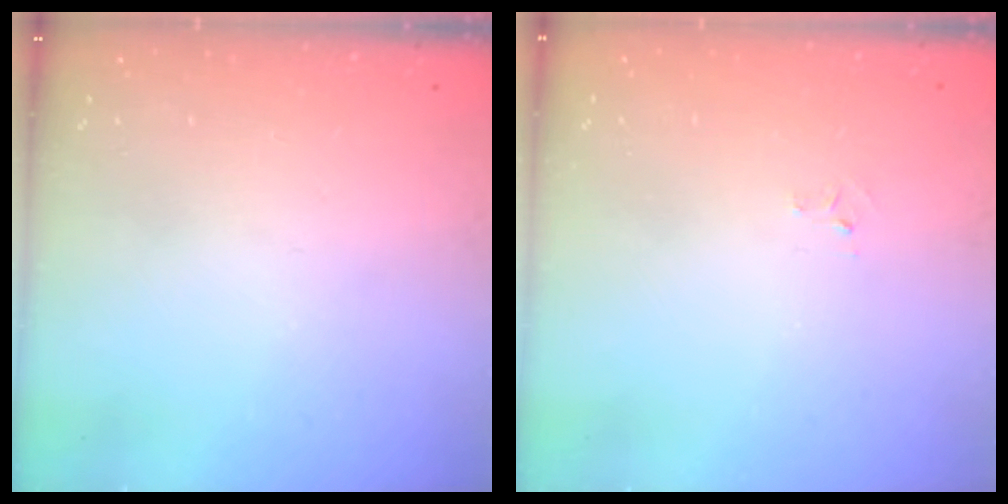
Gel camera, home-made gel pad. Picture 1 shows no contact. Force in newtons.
{"total": 2.6, "press": 2.6, "slide": 0.4}